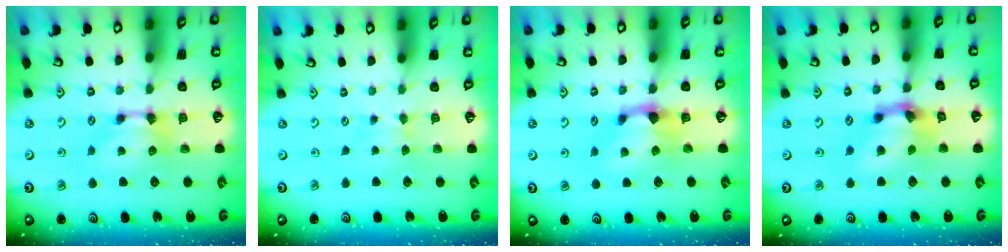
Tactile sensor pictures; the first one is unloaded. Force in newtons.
{"total": 1.6, "press": 1.5, "slide": 0.5}
{"total": 1.4, "press": 0.8, "slide": 1.2}
{"total": 5.3, "press": 4.9, "slide": 1.8}